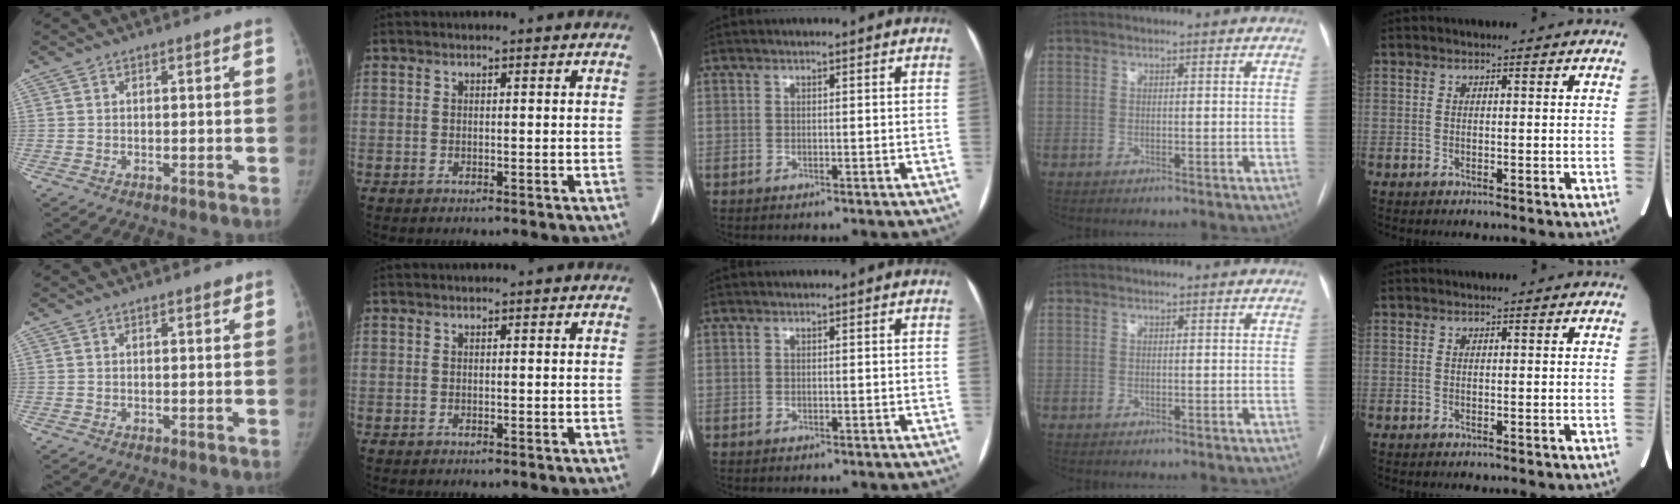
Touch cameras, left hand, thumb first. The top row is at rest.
{"thumb": {"total": 1.3, "force": [1.0, 0.5, 0.8], "torque": [-0.006, -0.004, 0.012]}}